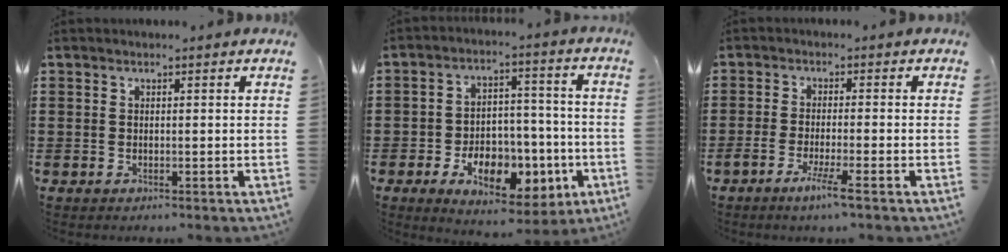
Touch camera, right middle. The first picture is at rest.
{"total": 9.6, "force": [-4.2, 5.7, 6.4], "torque": [-0.079, 0.016, -0.068]}
{"total": 3.9, "force": [-2.5, -0.3, 3.0], "torque": [-0.056, -0.008, -0.045]}